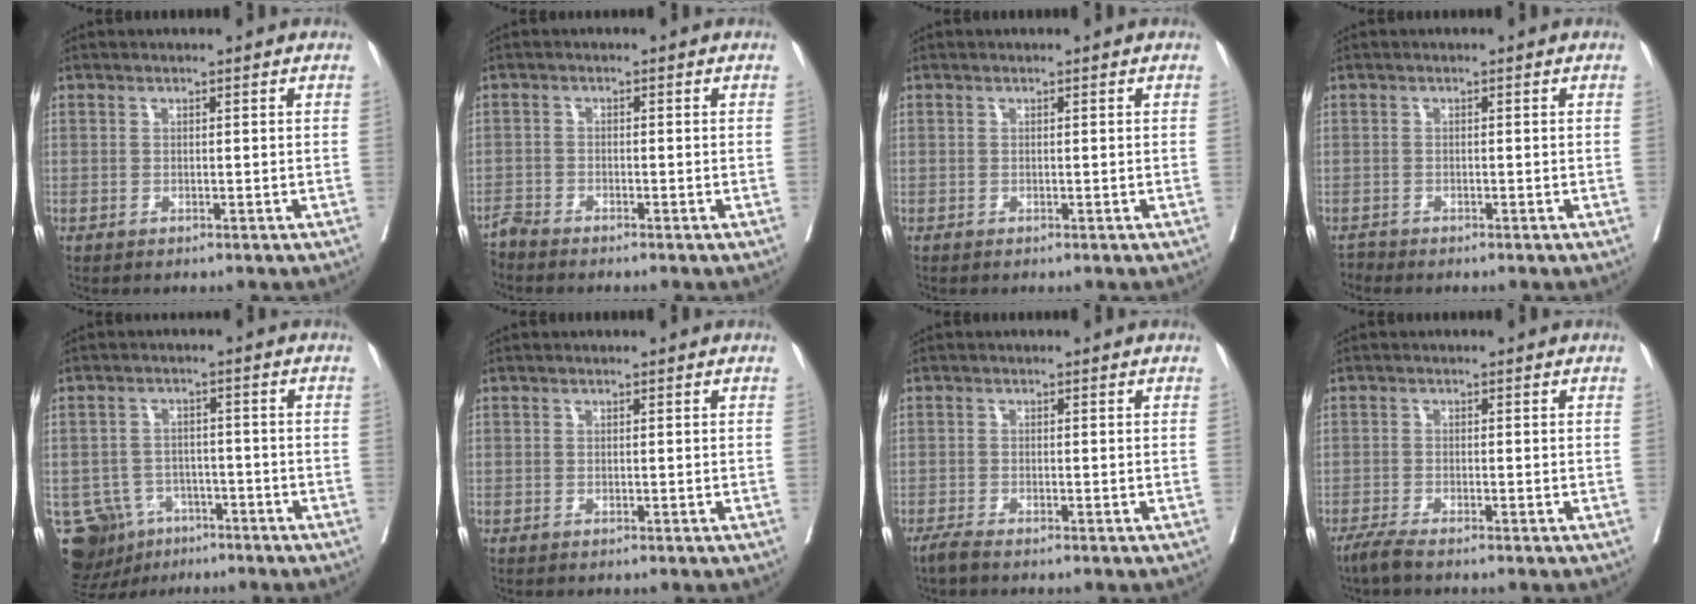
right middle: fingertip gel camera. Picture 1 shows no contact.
{"total": 1.9, "force": [-1.9, -0.2, 0.0], "torque": [0.003, -0.008, -0.041]}
{"total": 0.0}
{"total": 0.8, "force": [-0.7, -0.1, -0.3], "torque": [0.002, -0.007, -0.015]}
{"total": 10.5, "force": [-6.0, 8.0, 3.1], "torque": [-0.069, 0.011, -0.083]}
{"total": 0.0}
{"total": 1.5, "force": [-1.3, 0.0, 0.7], "torque": [-0.022, -0.005, -0.028]}
{"total": 2.2, "force": [-1.9, -0.1, 1.2], "torque": [-0.032, -0.007, -0.042]}